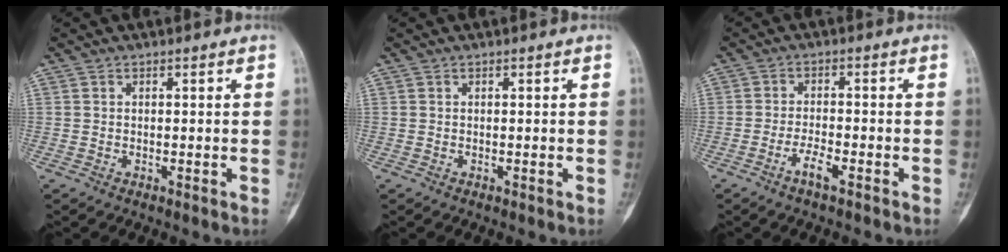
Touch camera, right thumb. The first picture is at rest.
{"total": 0.0}
{"total": 3.6, "force": [-2.2, 0.8, 2.7], "torque": [-0.055, 0.013, -0.044]}